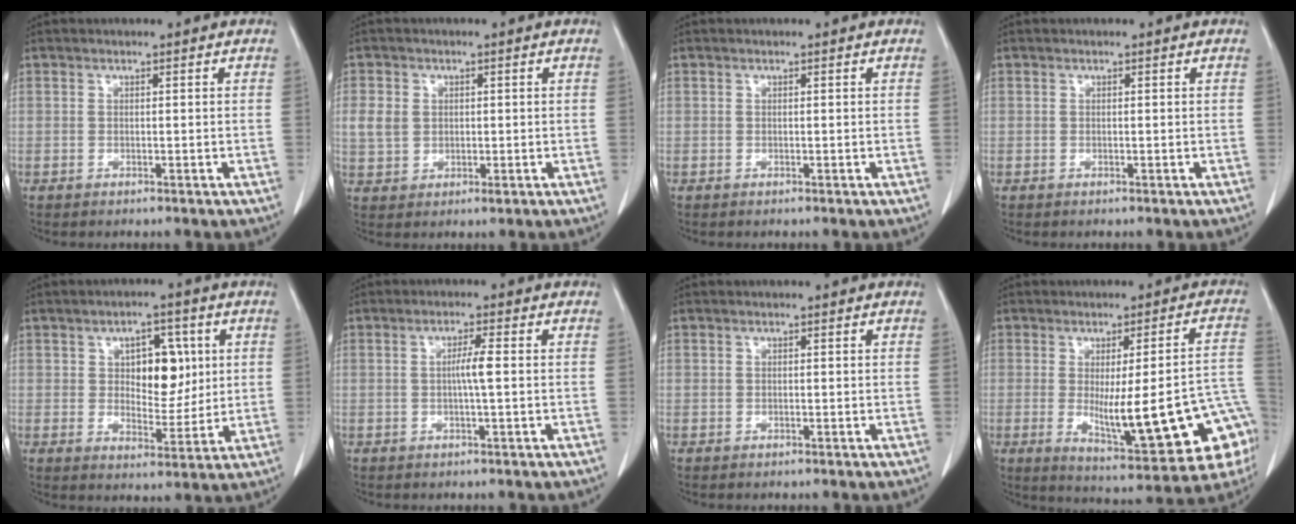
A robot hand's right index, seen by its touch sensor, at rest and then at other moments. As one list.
[{"total": 4.5, "force": [0.6, 3.7, 2.4], "torque": [-0.048, 0.002, 0.017]}, {"total": 0.0}, {"total": 0.0}, {"total": 8.0, "force": [2.2, 4.3, 6.4], "torque": [-0.089, 0.008, 0.040]}, {"total": 2.9, "force": [0.0, -0.2, 2.9], "torque": [-0.053, -0.001, -0.002]}, {"total": 0.0}, {"total": 20.0, "force": [-5.0, 3.4, 19.0], "torque": [-0.186, 0.005, -0.047]}]